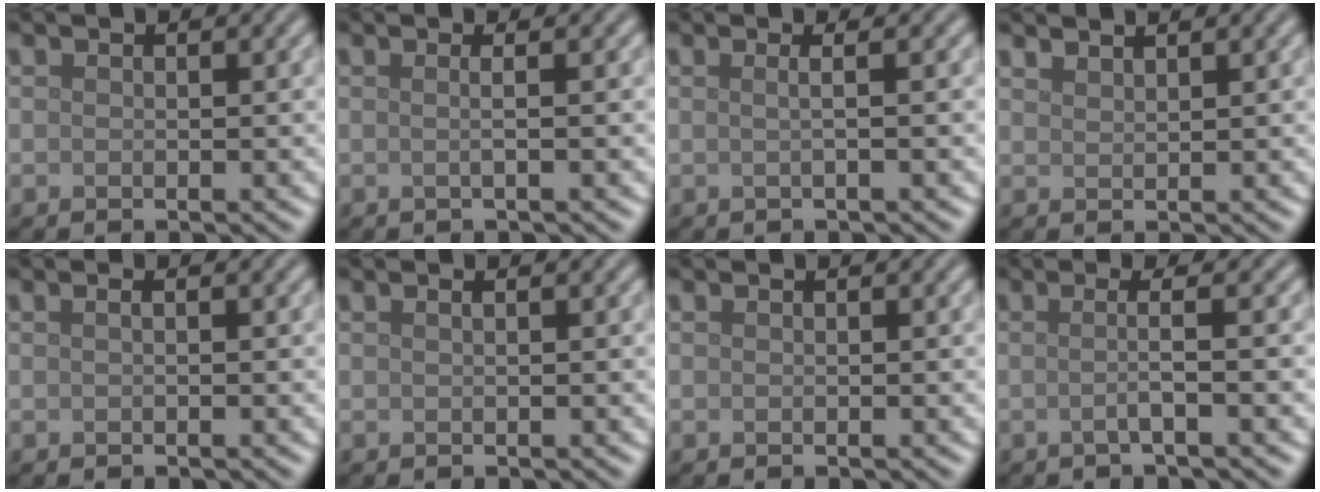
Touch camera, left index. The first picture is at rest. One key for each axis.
{"total": 1.9, "fx": 0.3, "fy": 0.8, "fz": 1.7, "tx": -0.013, "ty": -0.001, "tz": -0.021}
{"total": 2.2, "fx": 0.5, "fy": 1.0, "fz": 1.9, "tx": -0.010, "ty": 0.001, "tz": -0.022}
{"total": 1.5, "fx": 1.4, "fy": 0.2, "fz": 0.4, "tx": -0.002, "ty": 0.001, "tz": 0.021}
{"total": 0.7, "fx": 0.1, "fy": 0.3, "fz": 0.7, "tx": -0.011, "ty": 0.002, "tz": -0.003}
{"total": 0.7, "fx": 0.3, "fy": 0.3, "fz": 0.6, "tx": -0.007, "ty": 0.001, "tz": -0.001}
{"total": 0.0}
{"total": 2.6, "fx": -0.1, "fy": 0.7, "fz": 2.5, "tx": -0.037, "ty": -0.003, "tz": -0.014}